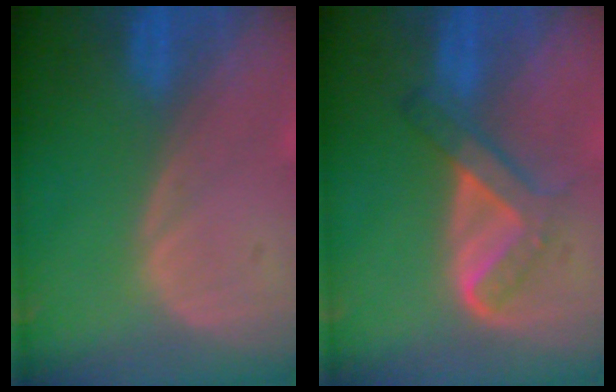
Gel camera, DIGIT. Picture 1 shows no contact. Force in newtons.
{"total": 5.3, "press": 5.1, "slide": 1.4}